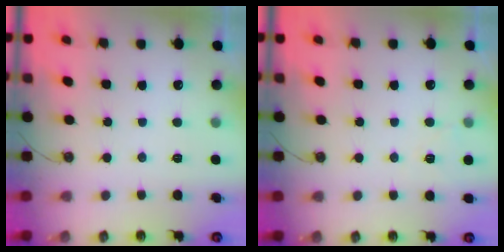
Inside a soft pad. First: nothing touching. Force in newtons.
{"total": 5.9, "press": 2.3, "slide": 5.4}